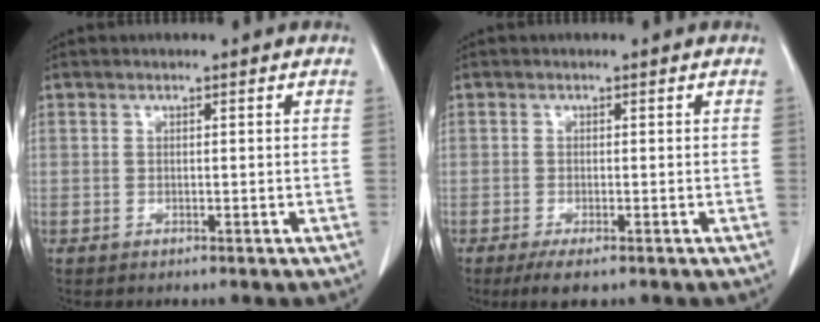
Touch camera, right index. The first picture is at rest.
{"total": 3.1, "force": [-2.0, 0.7, 2.2], "torque": [-0.036, -0.007, -0.031]}